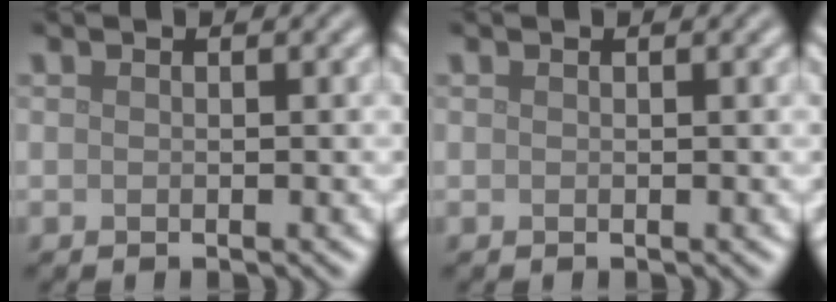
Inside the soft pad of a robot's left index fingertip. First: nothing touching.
{"total": 0.0}